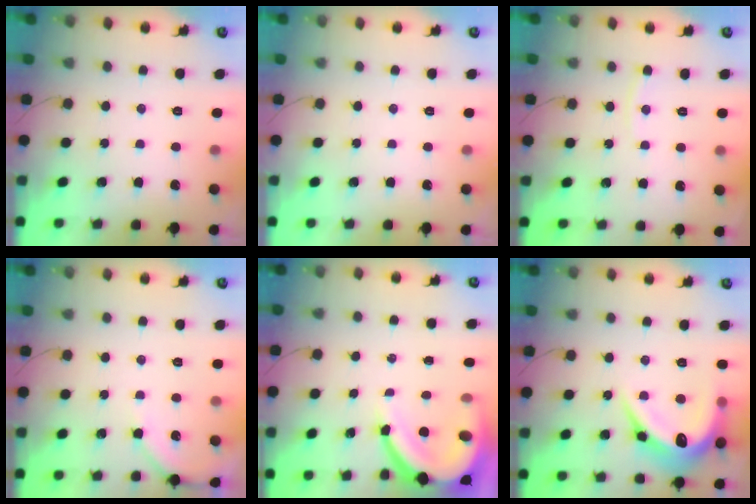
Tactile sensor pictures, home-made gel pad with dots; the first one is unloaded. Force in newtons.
{"total": 0.0}
{"total": 3.7, "press": 3.6, "slide": 0.5}
{"total": 4.0, "press": 3.9, "slide": 0.7}
{"total": 10.4, "press": 10.4, "slide": 1.3}
{"total": 17.3, "press": 17.3, "slide": 0.3}